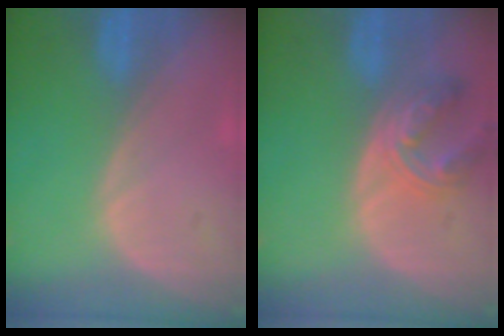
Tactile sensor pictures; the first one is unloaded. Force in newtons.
{"total": 7.0, "press": 6.3, "slide": 3.0}